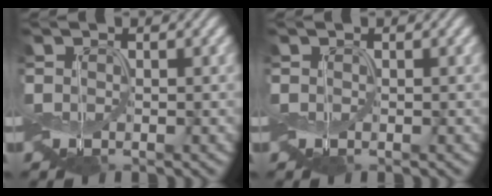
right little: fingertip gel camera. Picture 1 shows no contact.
{"total": 0.0}